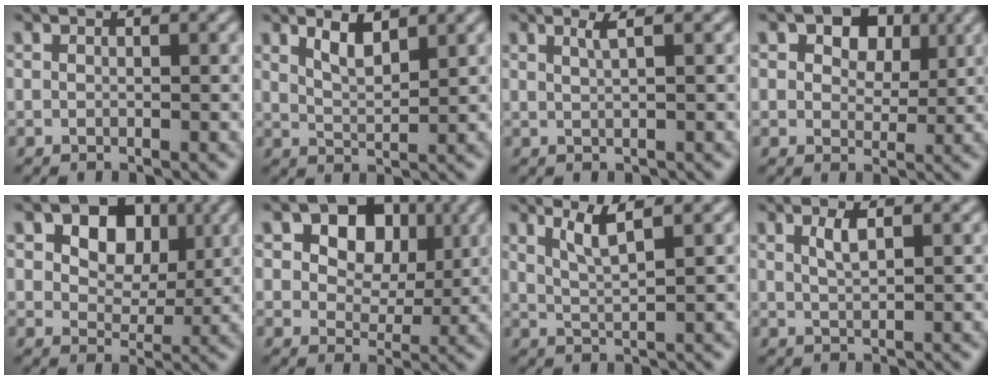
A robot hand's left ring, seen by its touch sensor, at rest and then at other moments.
{"total": 2.6, "force": [1.7, 0.7, 1.8], "torque": [-0.033, -0.004, 0.034]}
{"total": 1.6, "force": [0.8, 0.5, 1.3], "torque": [-0.015, 0.002, 0.010]}
{"total": 4.9, "force": [2.1, 3.2, 3.1], "torque": [-0.041, 0.004, 0.014]}
{"total": 6.7, "force": [2.6, 4.7, 3.9], "torque": [-0.073, 0.000, 0.033]}
{"total": 9.1, "force": [3.7, 6.7, 4.9], "torque": [-0.085, 0.016, 0.045]}
{"total": 2.9, "force": [1.7, 0.5, 2.3], "torque": [-0.040, -0.002, 0.034]}
{"total": 1.7, "force": [0.9, 0.5, 1.4], "torque": [-0.029, 0.001, 0.016]}